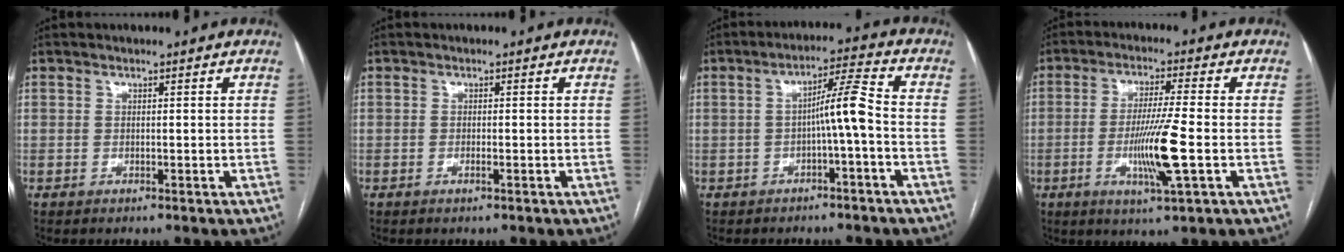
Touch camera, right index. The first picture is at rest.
{"total": 0.8, "force": [-0.4, -0.1, 0.7], "torque": [-0.015, -0.001, -0.007]}
{"total": 5.8, "force": [-1.3, -0.4, 5.6], "torque": [-0.092, 0.020, -0.019]}
{"total": 9.4, "force": [-2.3, -0.5, 9.1], "torque": [-0.176, -0.017, -0.042]}